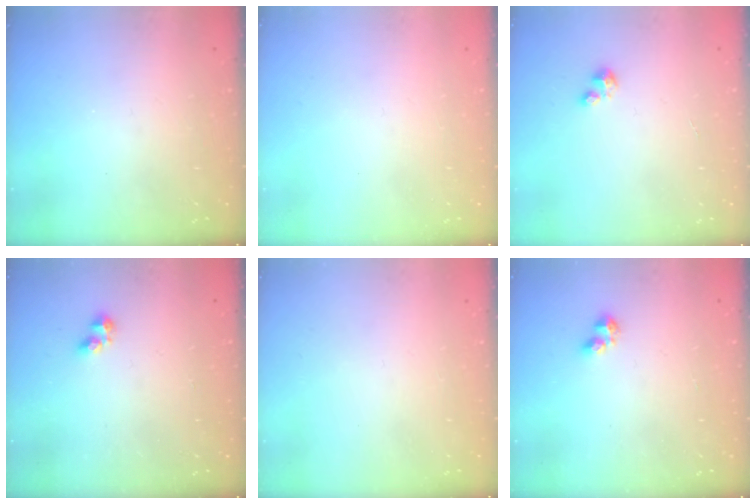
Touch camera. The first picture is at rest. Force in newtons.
{"total": 0.0}
{"total": 2.0, "press": 2.0, "slide": 0.2}
{"total": 2.8, "press": 2.7, "slide": 0.5}
{"total": 0.0}
{"total": 2.3, "press": 2.2, "slide": 0.6}